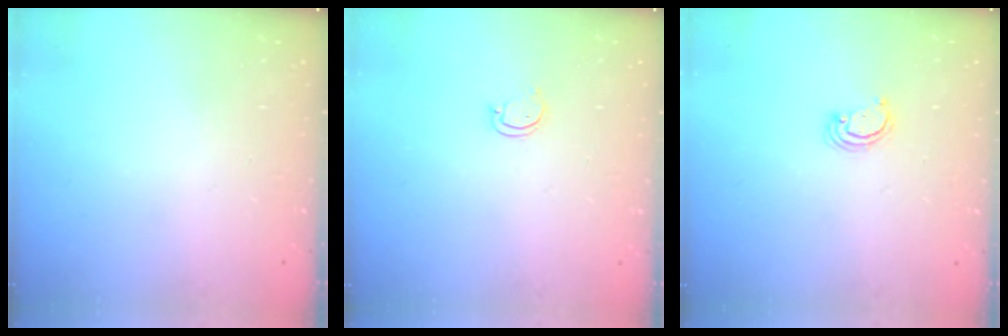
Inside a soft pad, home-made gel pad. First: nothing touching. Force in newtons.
{"total": 3.2, "press": 3.2, "slide": 0.2}
{"total": 2.6, "press": 2.6, "slide": 0.3}